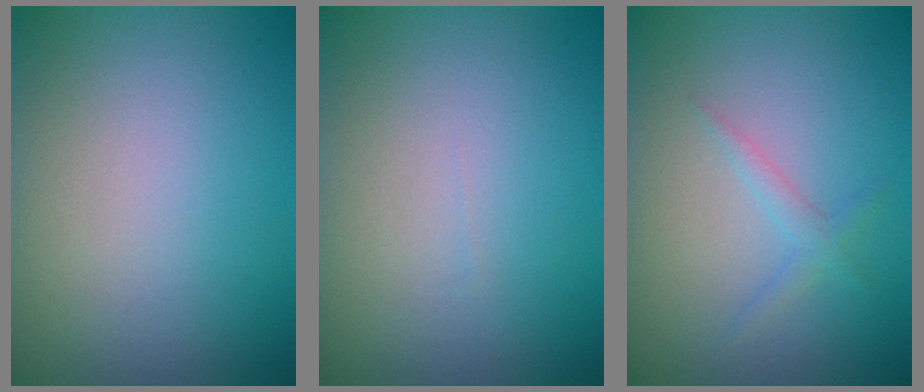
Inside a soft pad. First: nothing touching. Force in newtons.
{"total": 0.0}
{"total": 1.3, "press": 1.2, "slide": 0.1}